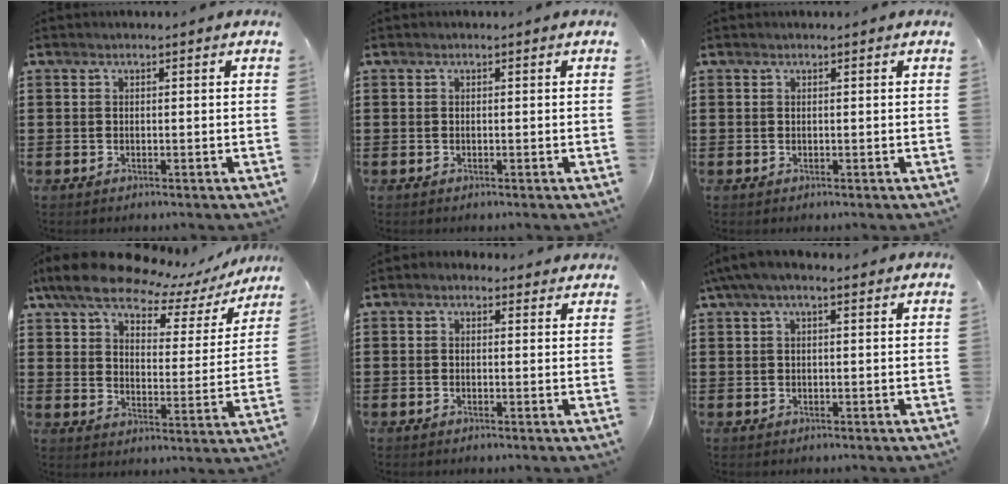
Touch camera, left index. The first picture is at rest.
{"total": 0.0}
{"total": 0.0}
{"total": 9.8, "force": [8.3, 2.7, 4.5], "torque": [-0.108, -0.041, 0.137]}
{"total": 1.3, "force": [0.8, 0.9, 0.5], "torque": [-0.013, 0.006, 0.014]}
{"total": 3.0, "force": [1.5, 0.9, 2.4], "torque": [-0.049, 0.008, 0.027]}